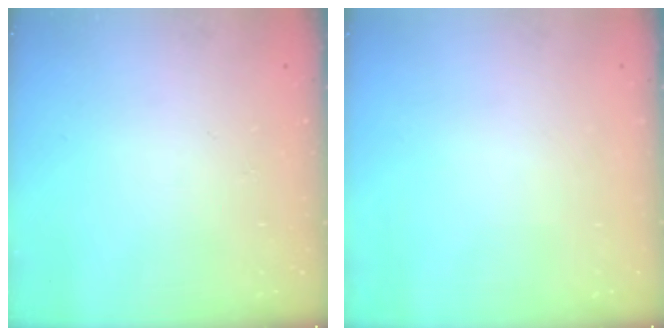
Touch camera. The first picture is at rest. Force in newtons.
{"total": 0.0}